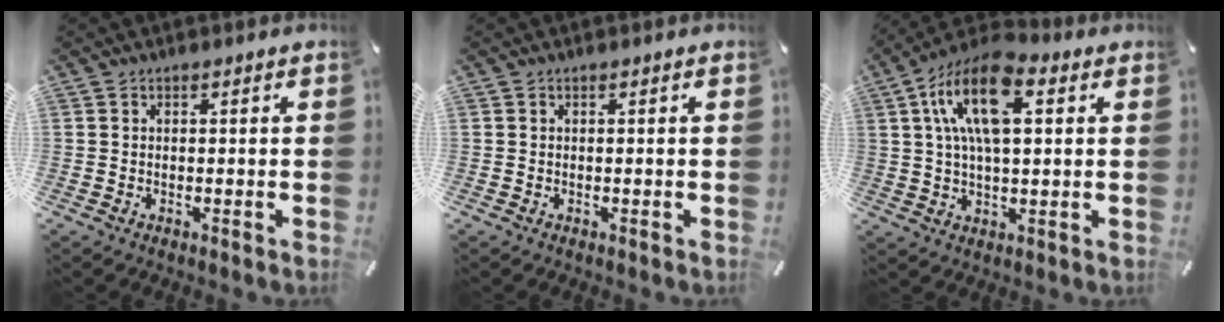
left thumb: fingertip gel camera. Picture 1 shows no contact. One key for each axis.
{"total": 0.0}
{"total": 15.2, "fx": 5.2, "fy": 7.4, "fz": 12.2, "tx": -0.244, "ty": 0.002, "tz": 0.088}